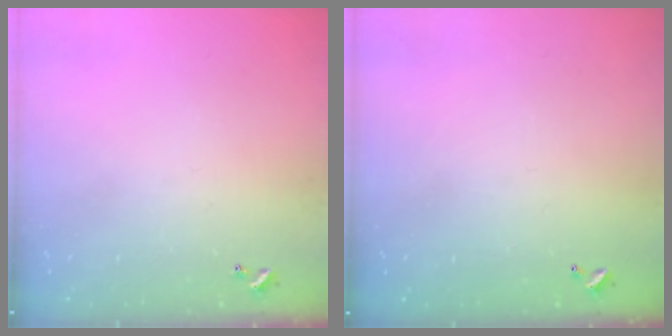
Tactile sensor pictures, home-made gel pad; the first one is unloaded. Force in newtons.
{"total": 2.9, "press": 2.9, "slide": 0.1}